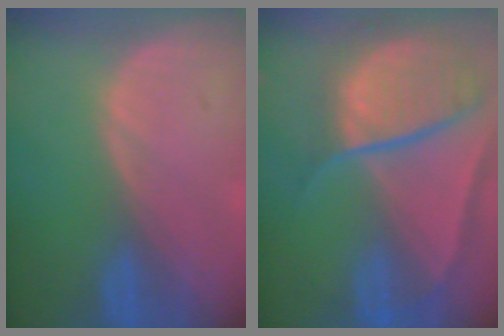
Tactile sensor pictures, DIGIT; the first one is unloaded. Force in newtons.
{"total": 10.8, "press": 9.0, "slide": 5.8}